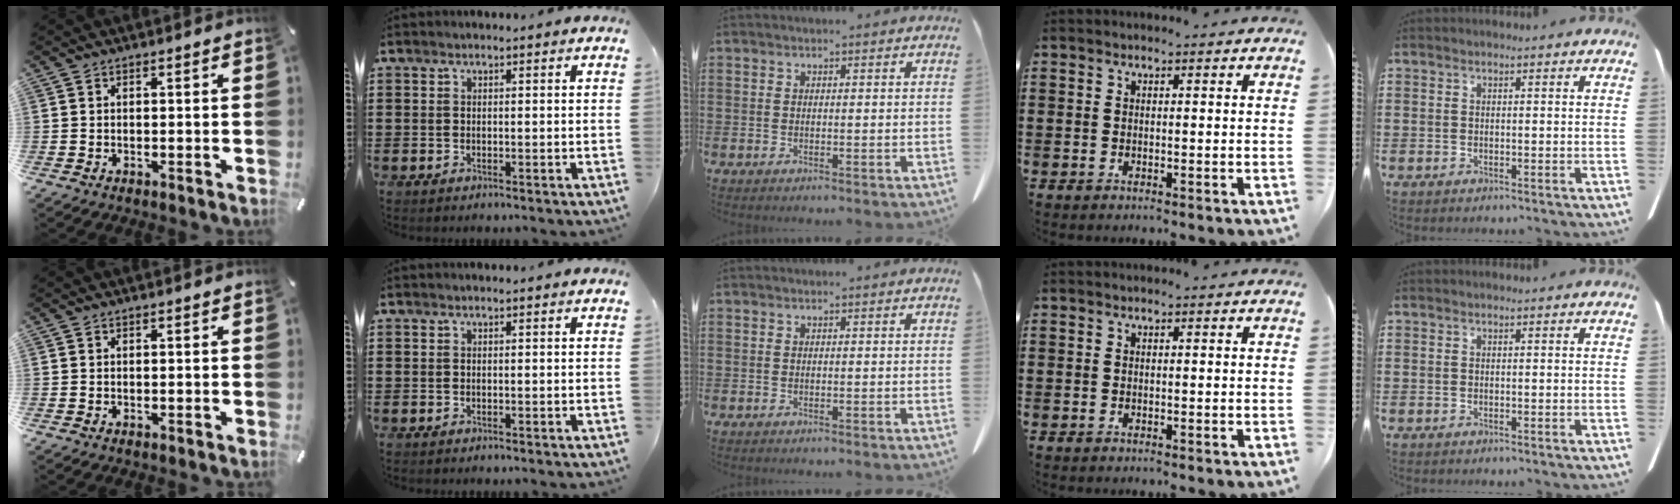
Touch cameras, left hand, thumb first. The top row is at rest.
{}